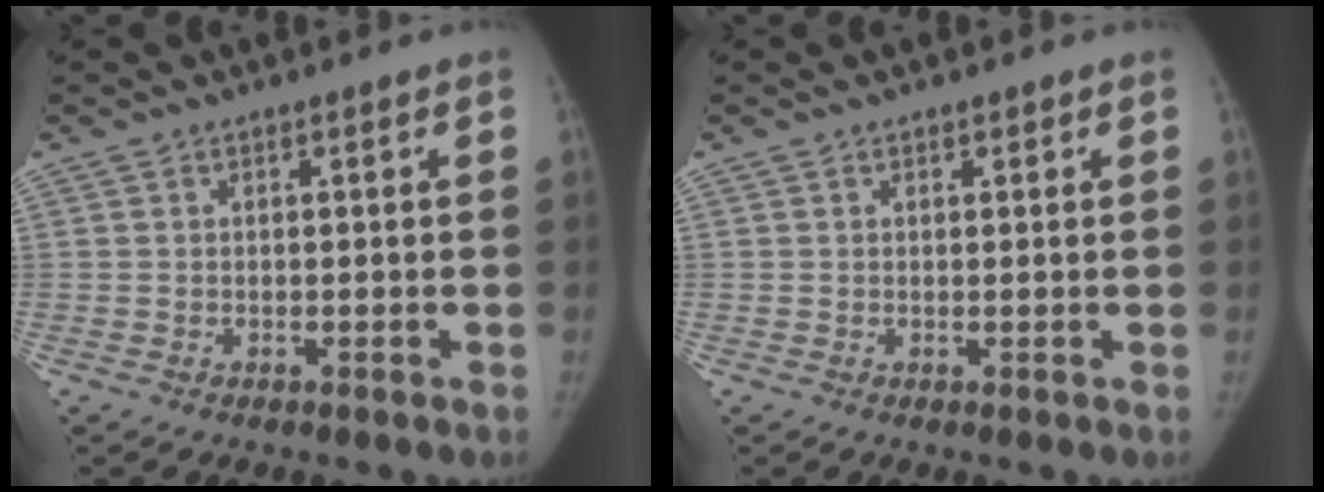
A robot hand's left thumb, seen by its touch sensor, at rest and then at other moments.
{"total": 0.9, "force": [0.6, 0.5, 0.4], "torque": [0.000, -0.003, 0.006]}